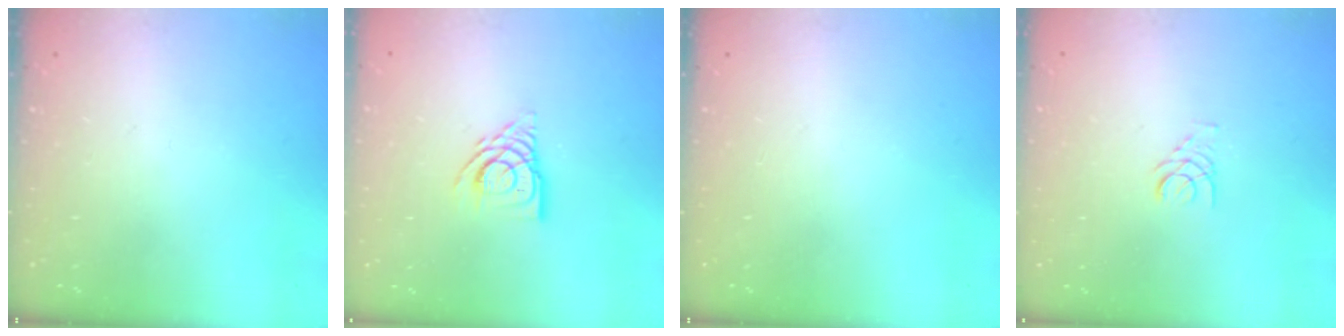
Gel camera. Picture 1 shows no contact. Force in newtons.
{"total": 10.5, "press": 10.4, "slide": 1.3}
{"total": 0.0}
{"total": 1.4, "press": 1.4, "slide": 0.2}